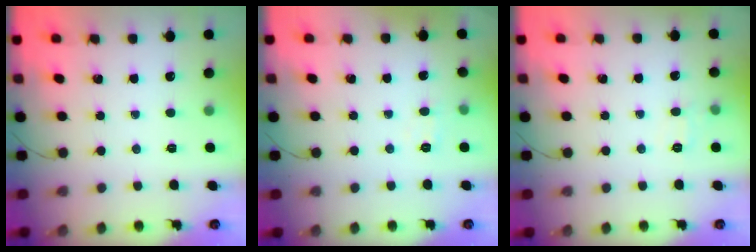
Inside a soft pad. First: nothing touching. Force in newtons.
{"total": 3.6, "press": 3.3, "slide": 1.5}
{"total": 6.7, "press": 6.5, "slide": 1.7}